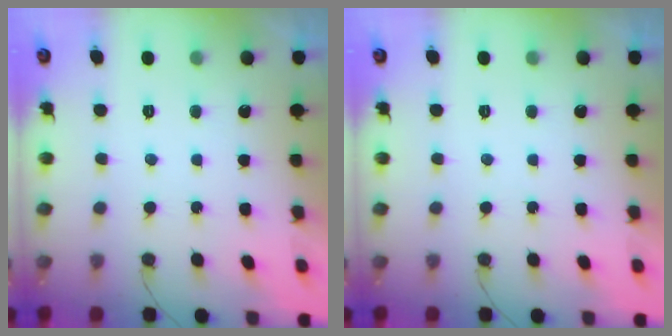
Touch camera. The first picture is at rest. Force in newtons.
{"total": 0.0}